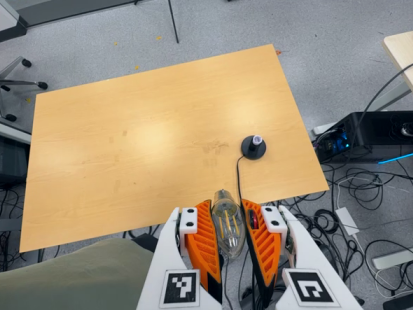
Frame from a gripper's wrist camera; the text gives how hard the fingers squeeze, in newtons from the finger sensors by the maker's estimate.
{"total": 21.2, "left": 23.3, "right": 19.2}